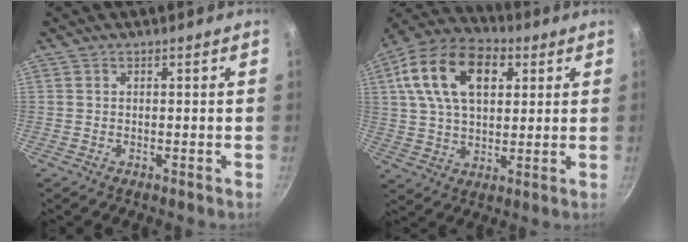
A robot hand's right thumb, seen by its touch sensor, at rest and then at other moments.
{"total": 18.5, "force": [5.9, 11.5, 13.2], "torque": [-0.217, 0.006, 0.091]}